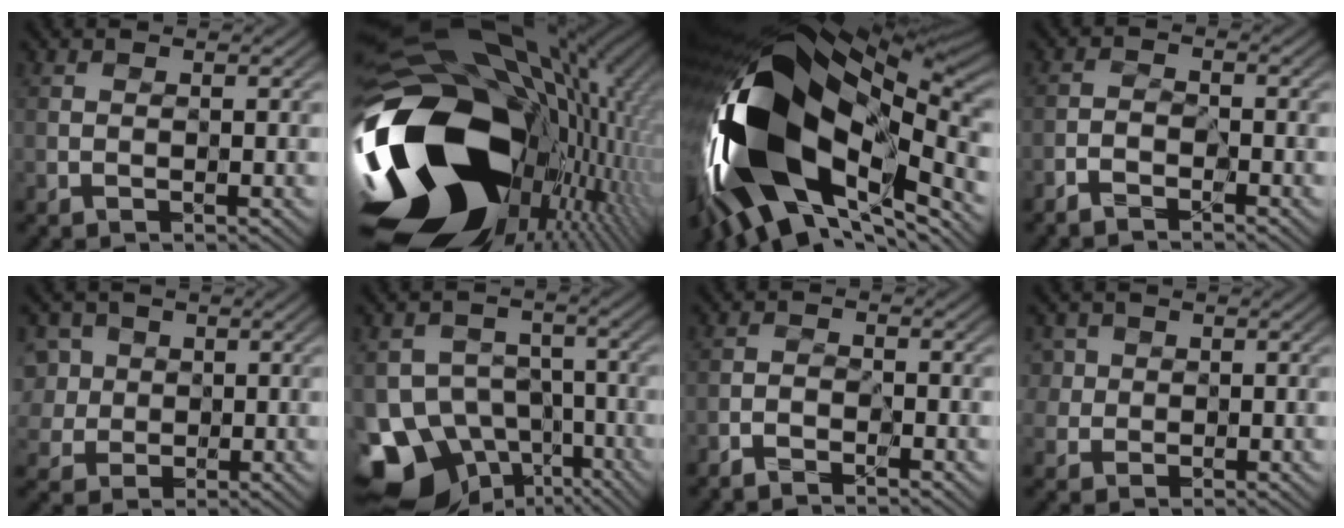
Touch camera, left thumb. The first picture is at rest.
{"total": 21.9, "force": [-3.6, 14.8, 15.7], "torque": [-0.352, -0.048, -0.035]}
{"total": 20.6, "force": [-4.9, 10.7, 16.9], "torque": [-0.353, -0.038, -0.077]}
{"total": 2.3, "force": [-2.1, 0.4, 0.7], "torque": [-0.015, 0.005, -0.045]}
{"total": 5.2, "force": [0.9, 4.7, 2.2], "torque": [-0.083, 0.013, 0.006]}
{"total": 14.4, "force": [-8.9, 10.3, 4.6], "torque": [-0.113, -0.036, -0.137]}
{"total": 1.9, "force": [-1.8, 0.3, 0.6], "torque": [-0.011, 0.004, -0.037]}
{"total": 3.3, "force": [1.2, 2.9, 1.0], "torque": [-0.045, 0.002, 0.027]}